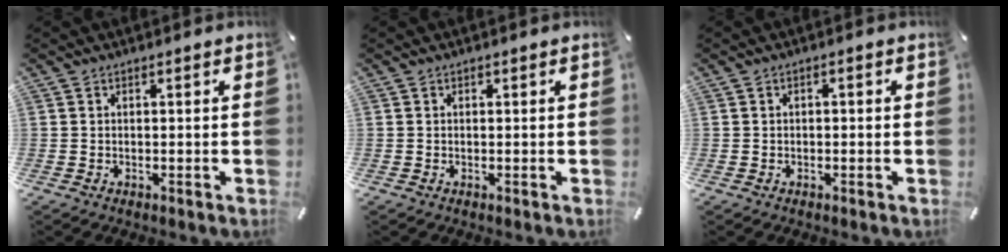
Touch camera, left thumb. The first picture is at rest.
{"total": 0.0}
{"total": 0.8, "force": [-0.4, 0.4, 0.5], "torque": [-0.010, 0.001, -0.009]}